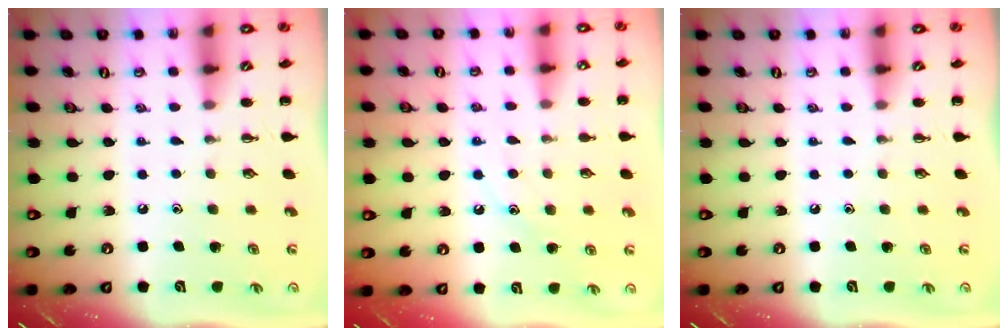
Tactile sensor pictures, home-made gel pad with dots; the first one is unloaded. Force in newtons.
{"total": 9.2, "press": 9.1, "slide": 1.5}
{"total": 0.0}